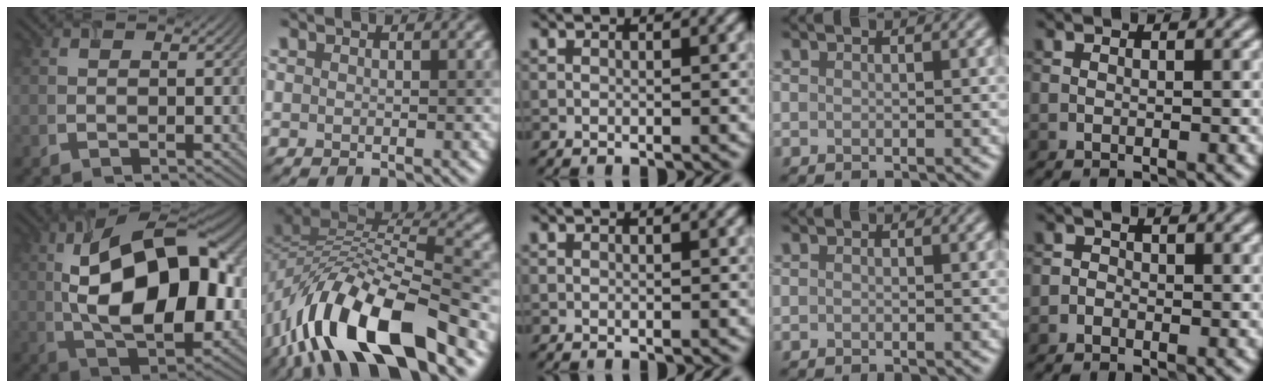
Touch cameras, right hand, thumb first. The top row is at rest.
{"thumb": {"total": 18.2, "force": [2.2, 9.4, 15.4], "torque": [-0.255, 0.016, 0.023]}, "index": {"total": 13.6, "force": [-7.6, 4.9, 10.1], "torque": [-0.178, 0.014, -0.143]}, "little": {"total": 0.5, "force": [-0.4, 0.3, 0.0], "torque": [0.004, 0.004, -0.008]}}